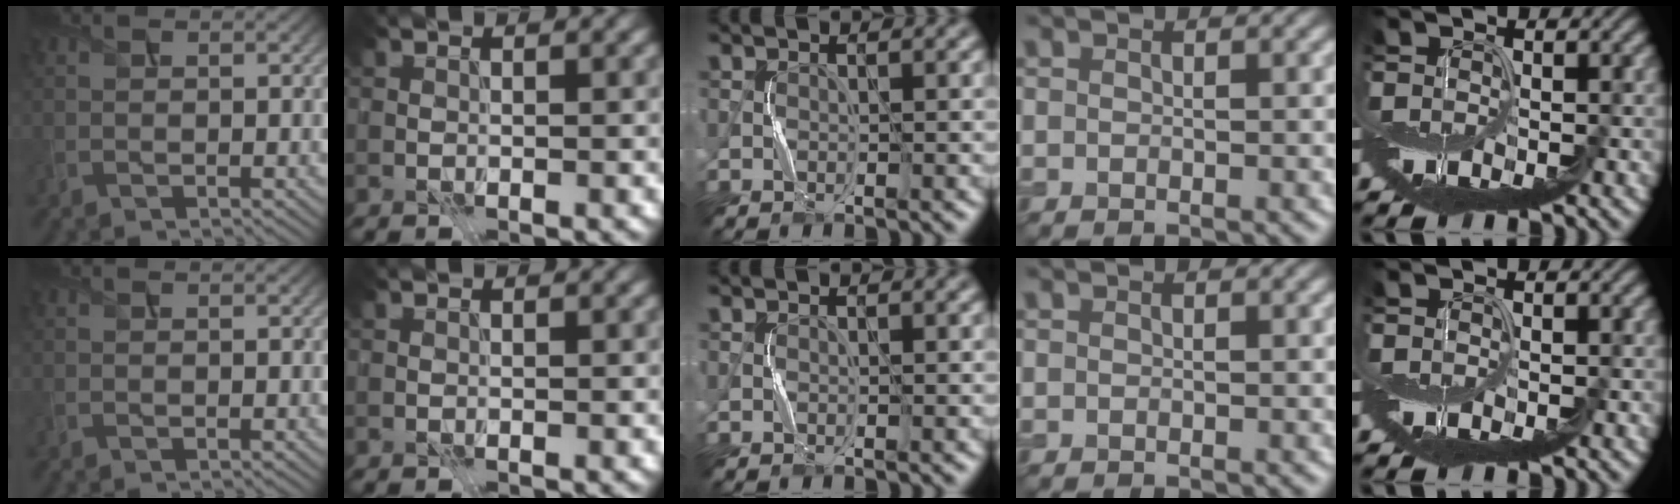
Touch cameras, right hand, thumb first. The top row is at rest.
{}